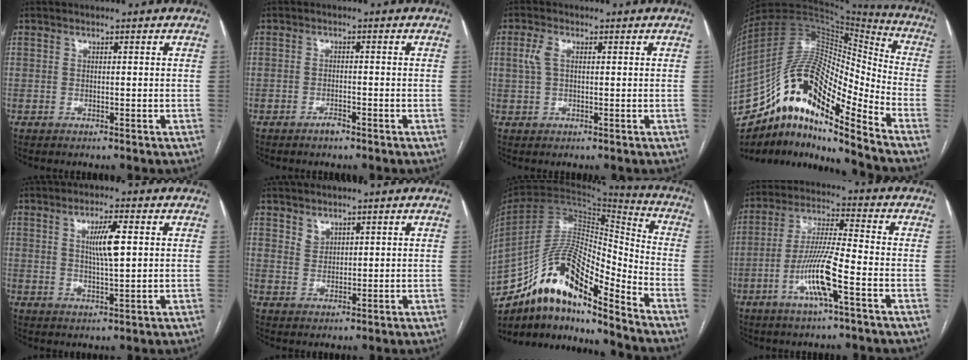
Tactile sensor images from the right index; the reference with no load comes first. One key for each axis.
{"total": 1.5, "fx": -1.2, "fy": 0.4, "fz": 0.8, "tx": -0.013, "ty": 0.001, "tz": -0.018}
{"total": 2.8, "fx": 0.6, "fy": 1.4, "fz": 2.3, "tx": -0.064, "ty": 0.016, "tz": 0.015}
{"total": 21.5, "fx": -13.6, "fy": 4.8, "fz": 16.0, "tx": -0.310, "ty": 0.028, "tz": -0.241}
{"total": 5.6, "fx": 1.3, "fy": 0.6, "fz": 5.4, "tx": -0.098, "ty": 0.000, "tz": 0.024}
{"total": 2.0, "fx": 1.6, "fy": 1.1, "fz": 0.4, "tx": -0.003, "ty": 0.000, "tz": 0.032}
{"total": 16.8, "fx": -12.2, "fy": 3.8, "fz": 10.8, "tx": -0.190, "ty": 0.038, "tz": -0.215}
{"total": 10.1, "fx": -4.0, "fy": 0.4, "fz": 9.3, "tx": -0.189, "ty": -0.001, "tz": -0.078}